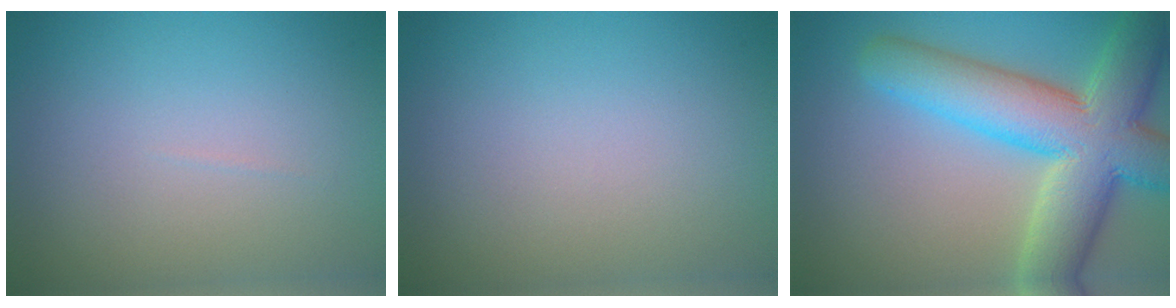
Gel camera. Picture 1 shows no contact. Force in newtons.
{"total": 0.0}
{"total": 11.4, "press": 11.4, "slide": 0.7}